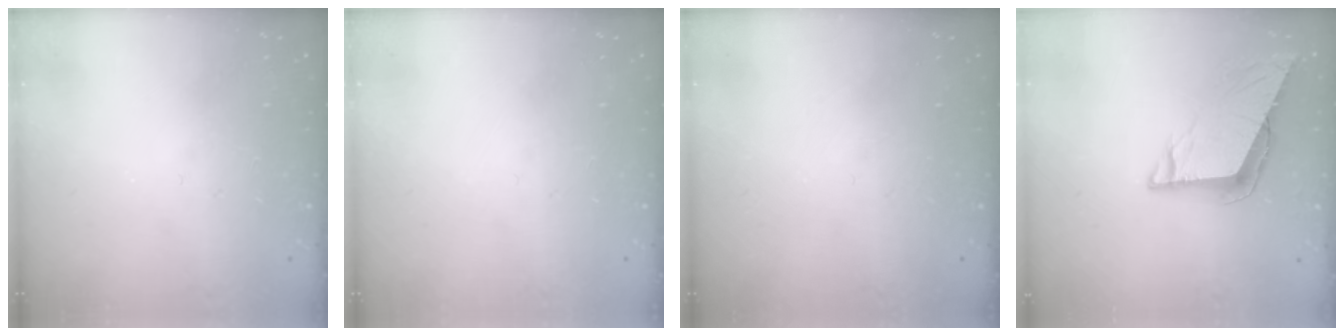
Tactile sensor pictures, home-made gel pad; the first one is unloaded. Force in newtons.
{"total": 0.0}
{"total": 0.0}
{"total": 8.4, "press": 8.4, "slide": 0.9}